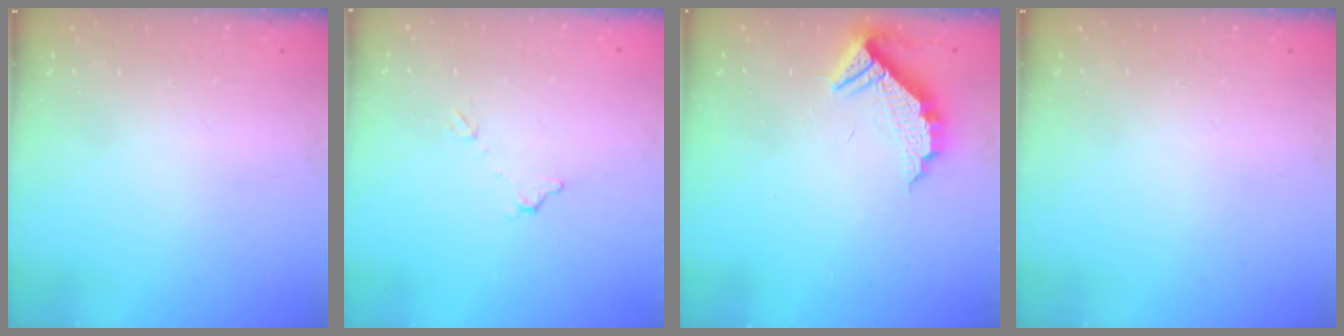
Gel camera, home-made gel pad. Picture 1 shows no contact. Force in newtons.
{"total": 5.5, "press": 5.5, "slide": 0.3}
{"total": 10.1, "press": 10.1, "slide": 0.5}
{"total": 0.0}